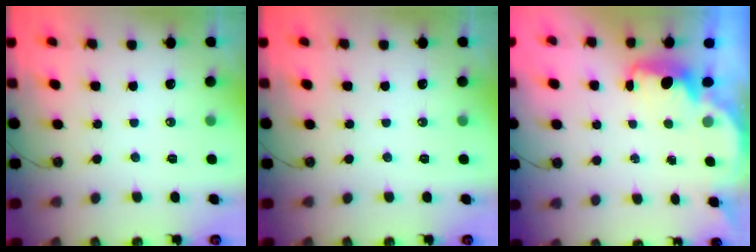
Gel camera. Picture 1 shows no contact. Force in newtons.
{"total": 0.0}
{"total": 2.4, "press": 2.3, "slide": 0.6}